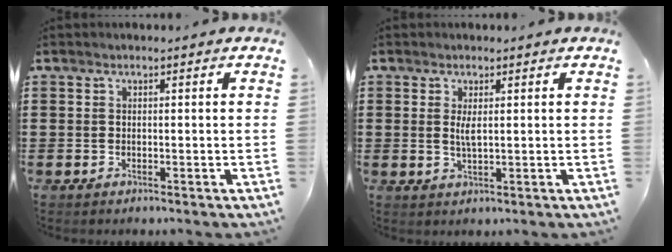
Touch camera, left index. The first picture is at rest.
{"total": 2.3, "force": [0.5, 0.4, 2.2], "torque": [-0.043, 0.000, 0.009]}